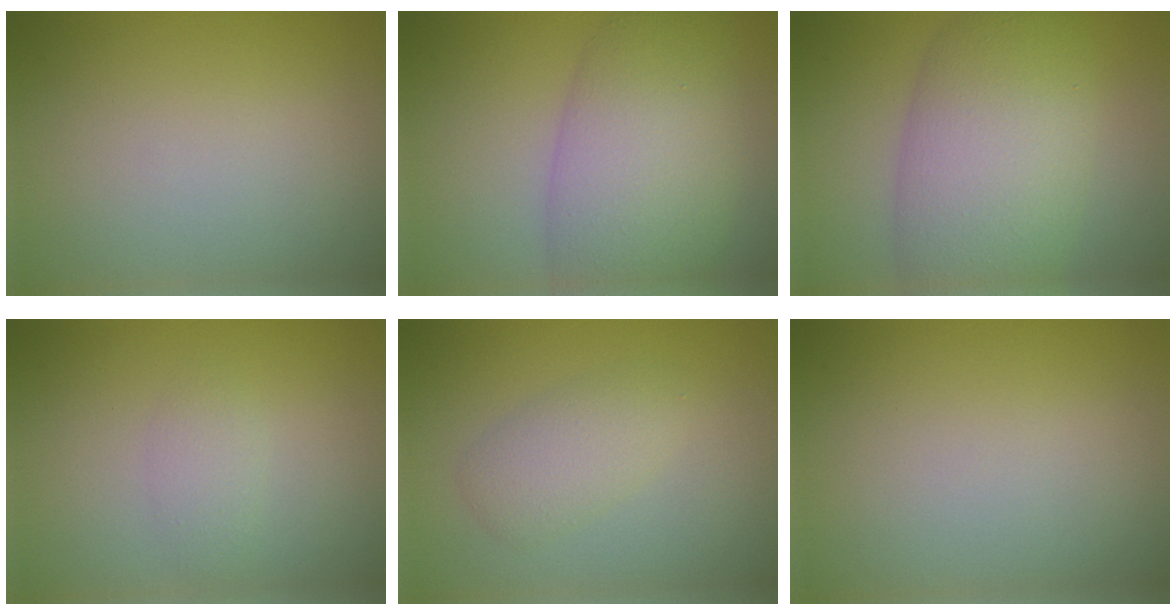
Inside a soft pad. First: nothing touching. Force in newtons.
{"total": 8.5, "press": 8.5, "slide": 0.5}
{"total": 9.2, "press": 9.2, "slide": 0.4}
{"total": 1.3, "press": 1.3, "slide": 0.0}
{"total": 2.7, "press": 2.7, "slide": 0.1}
{"total": 0.0}